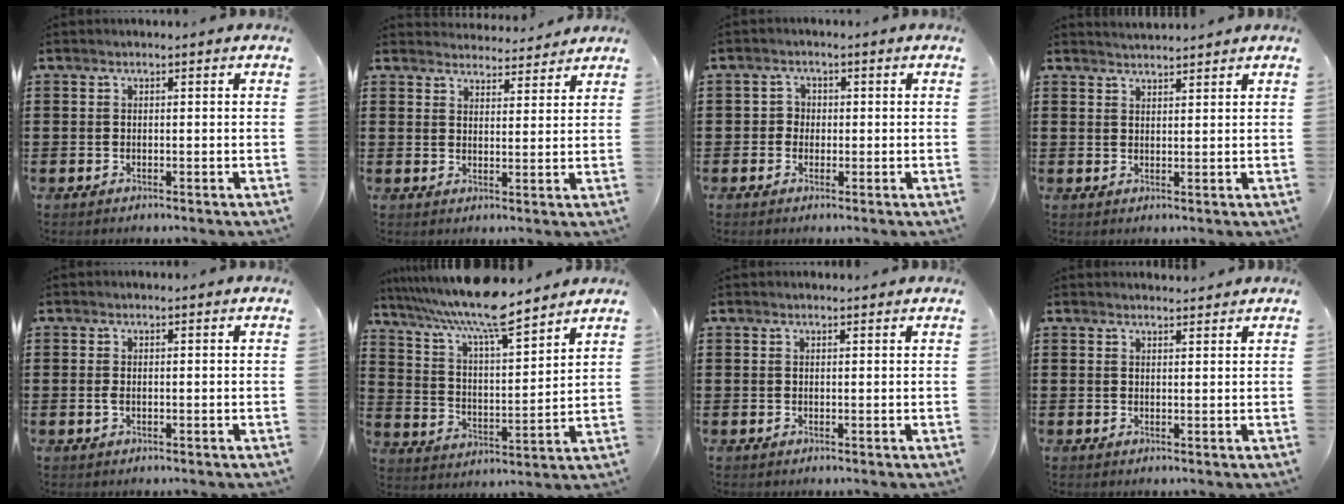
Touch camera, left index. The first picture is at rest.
{"total": 3.7, "force": [3.7, 0.4, 0.1], "torque": [-0.005, -0.019, 0.066]}
{"total": 2.0, "force": [-0.2, 1.9, 0.6], "torque": [-0.019, 0.008, -0.008]}
{"total": 2.0, "force": [2.0, -0.2, -0.1], "torque": [-0.003, -0.002, 0.039]}
{"total": 1.0, "force": [0.0, 0.4, 0.9], "torque": [-0.019, 0.001, -0.001]}
{"total": 9.6, "force": [8.4, 0.7, 4.7], "torque": [-0.122, -0.049, 0.142]}
{"total": 0.6, "force": [0.6, 0.0, 0.2], "torque": [-0.005, 0.000, 0.012]}
{"total": 1.6, "force": [1.6, 0.2, 0.1], "torque": [-0.006, 0.001, 0.032]}